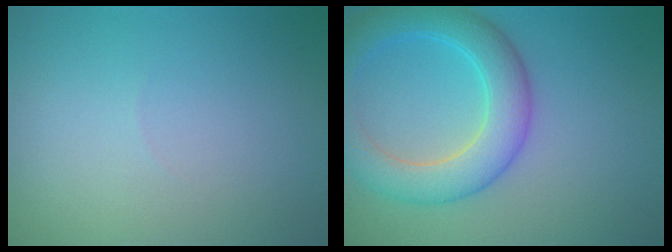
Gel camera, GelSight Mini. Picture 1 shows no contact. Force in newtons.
{"total": 6.0, "press": 6.0, "slide": 0.3}